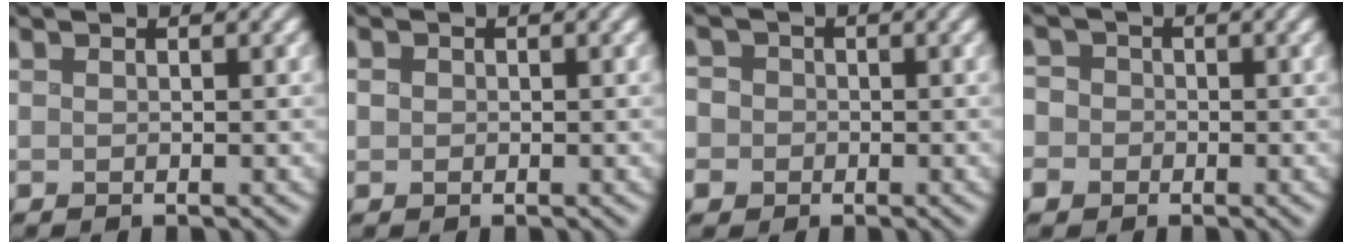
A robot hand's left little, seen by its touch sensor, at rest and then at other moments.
{"total": 1.1, "force": [0.0, 0.9, 0.5], "torque": [-0.011, 0.006, -0.002]}
{"total": 5.5, "force": [0.3, 5.1, 1.9], "torque": [-0.043, 0.032, -0.026]}
{"total": 5.1, "force": [-0.9, 4.8, 1.4], "torque": [-0.026, 0.017, -0.050]}